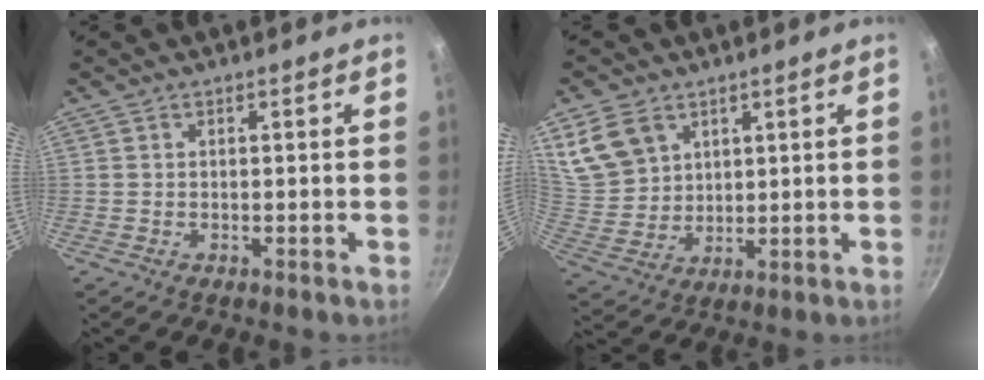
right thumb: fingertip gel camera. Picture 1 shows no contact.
{"total": 10.4, "force": [5.2, 7.8, 4.6], "torque": [-0.065, -0.019, 0.119]}